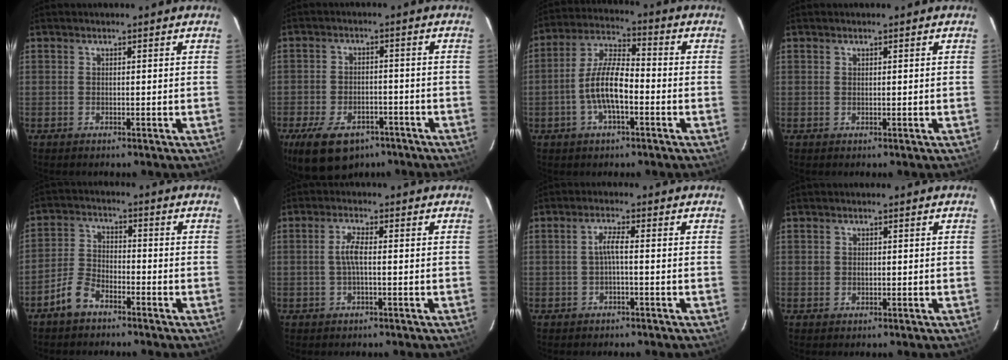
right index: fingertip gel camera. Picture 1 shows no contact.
{"total": 13.8, "force": [-8.9, 7.7, 7.3], "torque": [-0.170, -0.015, -0.137]}
{"total": 9.6, "force": [-2.8, 3.3, 8.6], "torque": [-0.178, 0.011, -0.055]}
{"total": 0.0}
{"total": 5.7, "force": [-4.2, 2.6, 2.8], "torque": [-0.067, 0.014, -0.087]}
{"total": 3.1, "force": [-0.2, 0.6, 3.1], "torque": [-0.062, 0.005, -0.004]}
{"total": 2.2, "force": [-0.6, 0.0, 2.2], "torque": [-0.044, 0.005, -0.011]}
{"total": 1.1, "force": [0.0, 1.0, 0.4], "torque": [-0.007, 0.002, 0.000]}